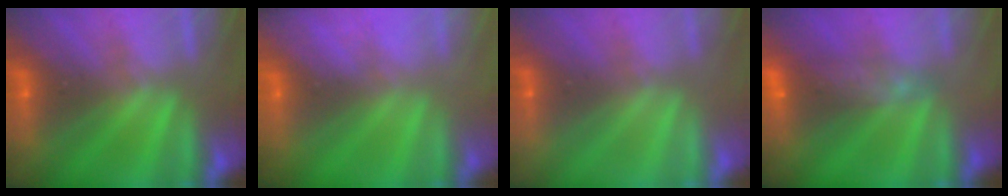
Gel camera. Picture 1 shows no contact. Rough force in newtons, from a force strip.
{"total": 6.9}
{"total": 2.9}
{"total": 6.4}